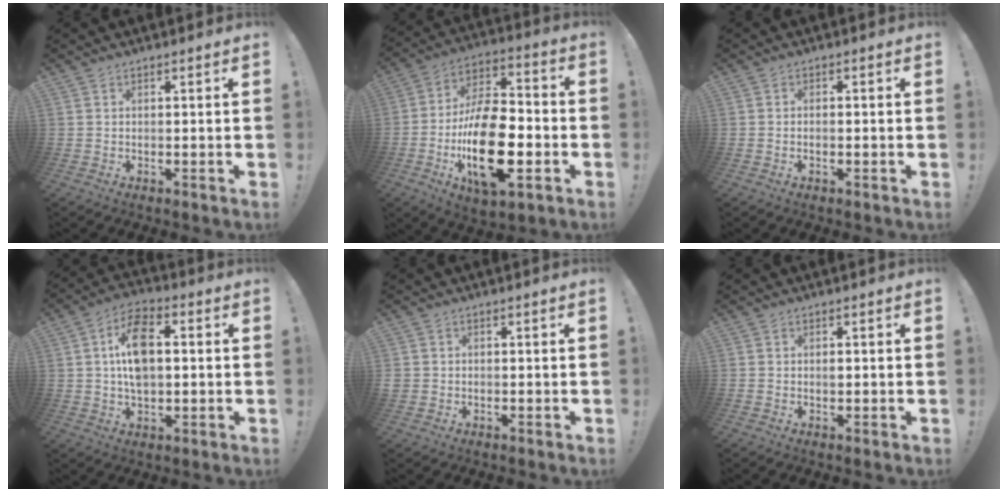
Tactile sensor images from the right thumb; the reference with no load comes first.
{"total": 23.8, "force": [-6.7, 12.0, 19.4], "torque": [-0.345, 0.028, -0.106]}
{"total": 1.1, "force": [-0.7, 0.3, 0.8], "torque": [-0.015, 0.002, -0.013]}
{"total": 12.8, "force": [1.2, 7.9, 9.9], "torque": [-0.163, 0.010, 0.024]}
{"total": 2.0, "force": [-0.7, 1.7, 0.8], "torque": [-0.013, 0.007, -0.011]}
{"total": 1.0, "force": [-0.2, 0.7, 0.7], "torque": [-0.014, 0.004, -0.004]}